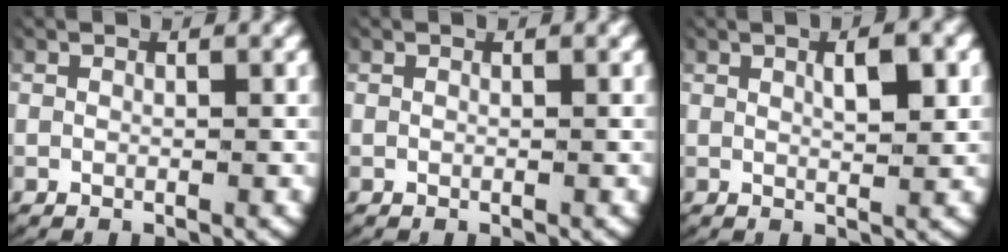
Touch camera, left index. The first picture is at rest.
{"total": 0.0}
{"total": 2.6, "force": [0.8, 0.7, 2.4], "torque": [-0.034, 0.000, 0.016]}